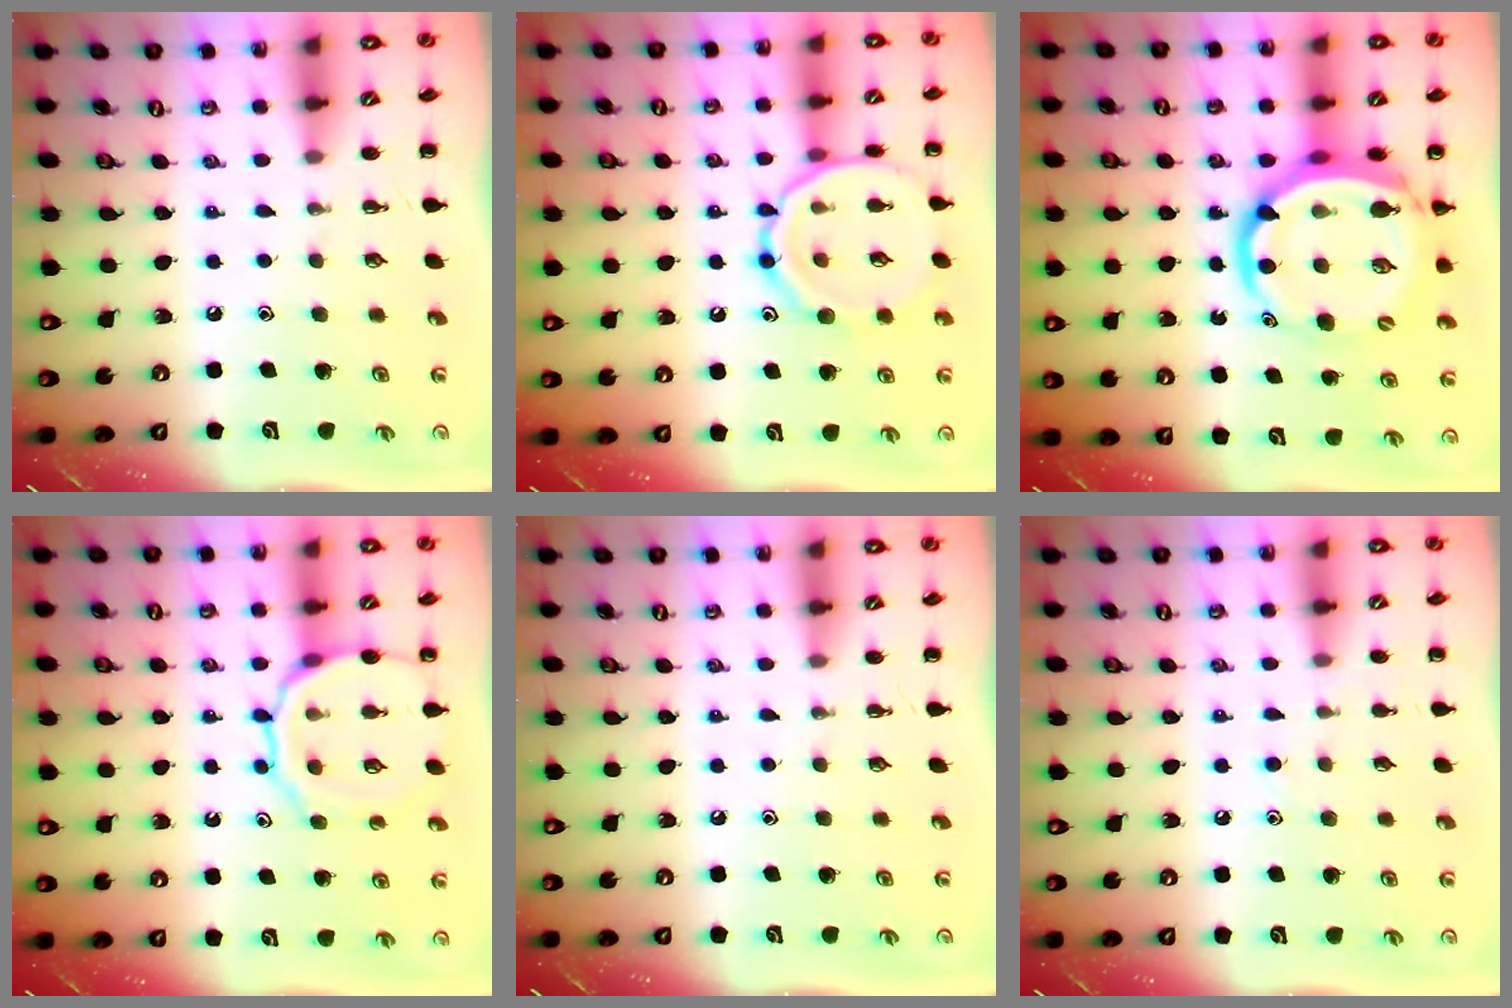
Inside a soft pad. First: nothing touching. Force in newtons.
{"total": 14.0, "press": 14.0, "slide": 0.6}
{"total": 14.4, "press": 13.9, "slide": 3.8}
{"total": 12.1, "press": 12.1, "slide": 1.0}
{"total": 0.0}
{"total": 5.3, "press": 4.9, "slide": 2.1}